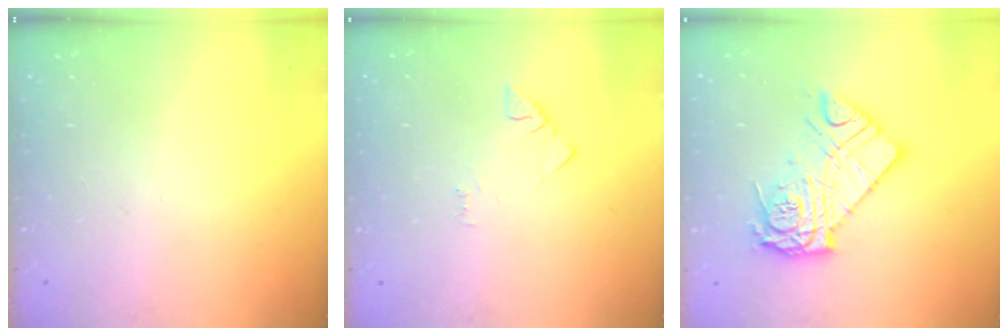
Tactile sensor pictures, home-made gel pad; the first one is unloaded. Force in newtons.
{"total": 1.5, "press": 1.5, "slide": 0.3}
{"total": 12.9, "press": 12.9, "slide": 1.0}